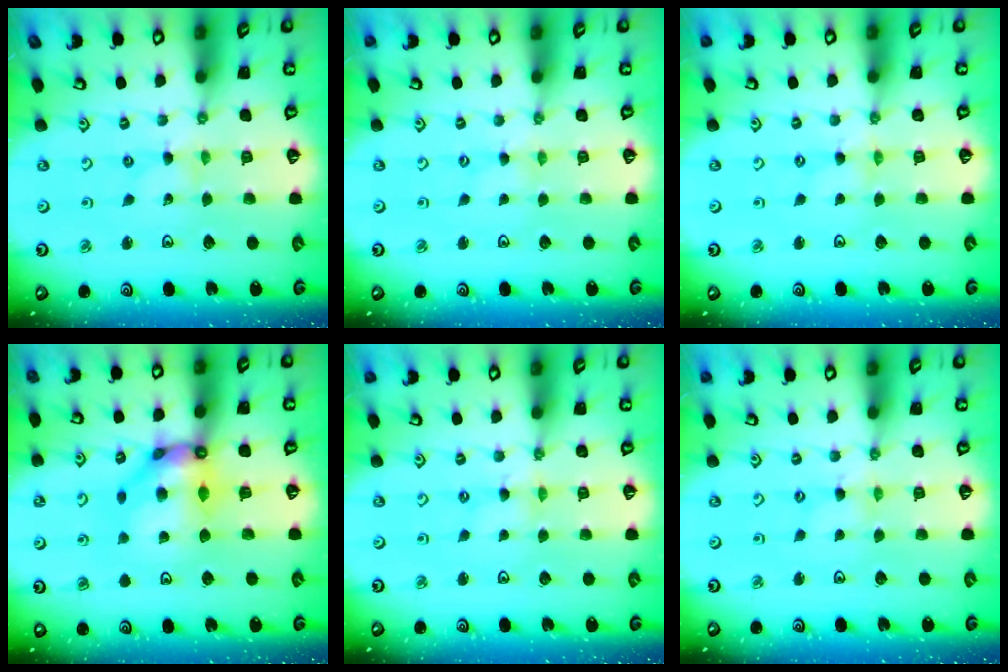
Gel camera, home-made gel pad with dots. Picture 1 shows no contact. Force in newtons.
{"total": 0.0}
{"total": 0.8, "press": 0.8, "slide": 0.2}
{"total": 11.8, "press": 11.7, "slide": 1.3}
{"total": 0.8, "press": 0.7, "slide": 0.2}
{"total": 1.7, "press": 1.7, "slide": 0.2}